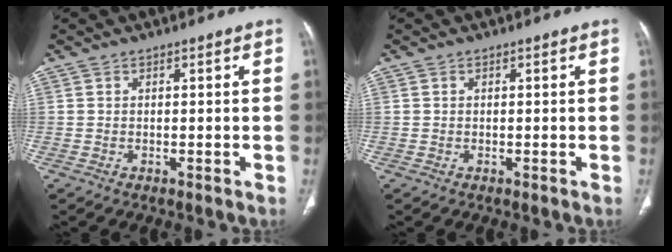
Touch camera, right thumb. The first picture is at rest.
{"total": 0.0}